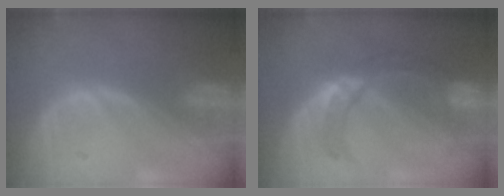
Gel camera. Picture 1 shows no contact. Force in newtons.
{"total": 7.0, "press": 6.9, "slide": 1.1}